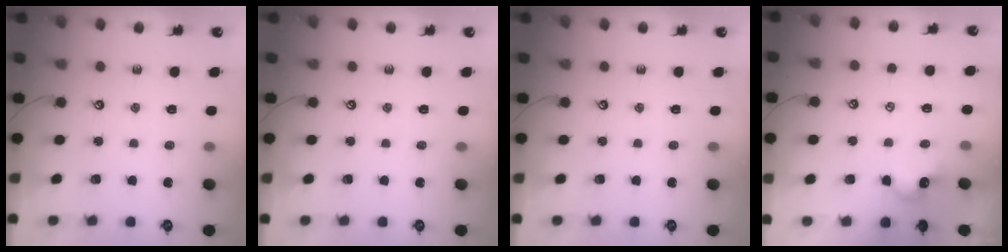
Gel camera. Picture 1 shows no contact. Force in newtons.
{"total": 0.0}
{"total": 0.0}
{"total": 1.9, "press": 1.9, "slide": 0.4}